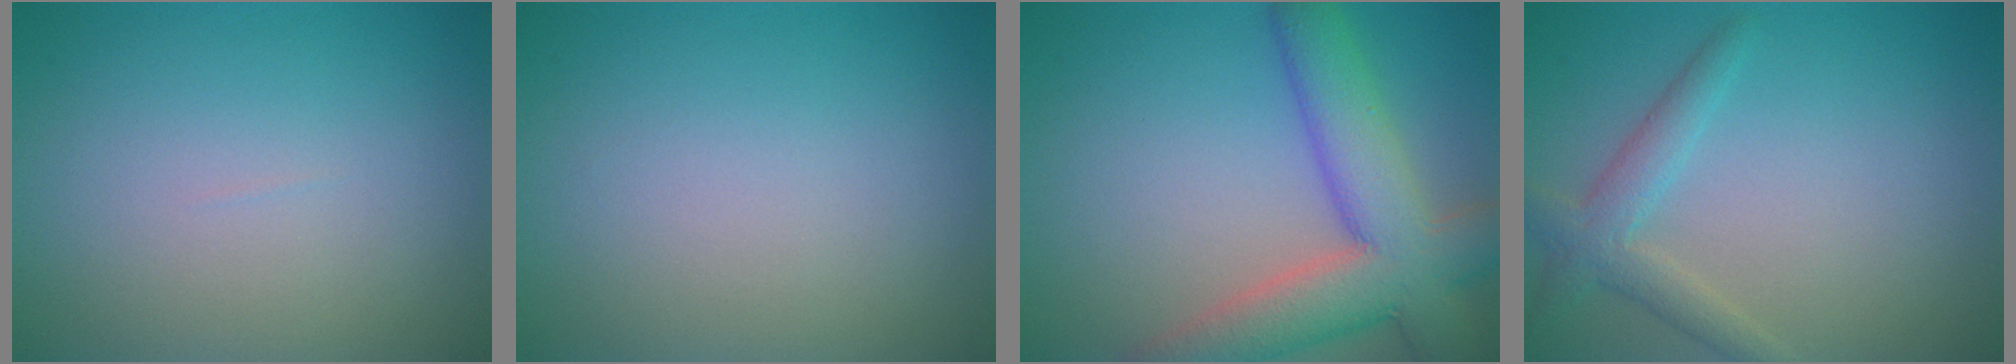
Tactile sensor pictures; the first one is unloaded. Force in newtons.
{"total": 0.0}
{"total": 8.9, "press": 8.9, "slide": 0.4}
{"total": 2.7, "press": 2.7, "slide": 0.3}